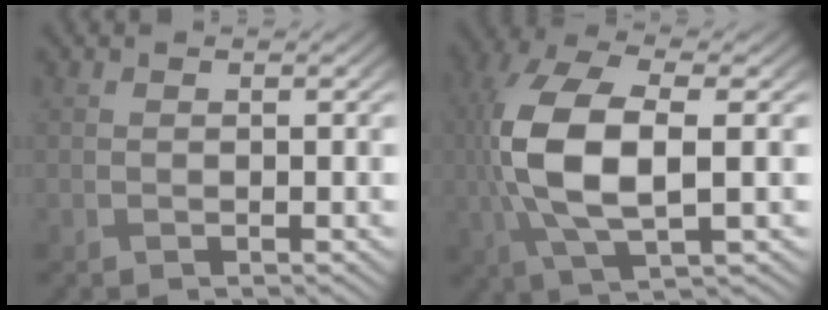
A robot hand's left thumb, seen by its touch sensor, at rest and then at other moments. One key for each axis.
{"total": 11.3, "fx": 0.2, "fy": 5.3, "fz": 9.9, "tx": -0.242, "ty": -0.006, "tz": 0.010}